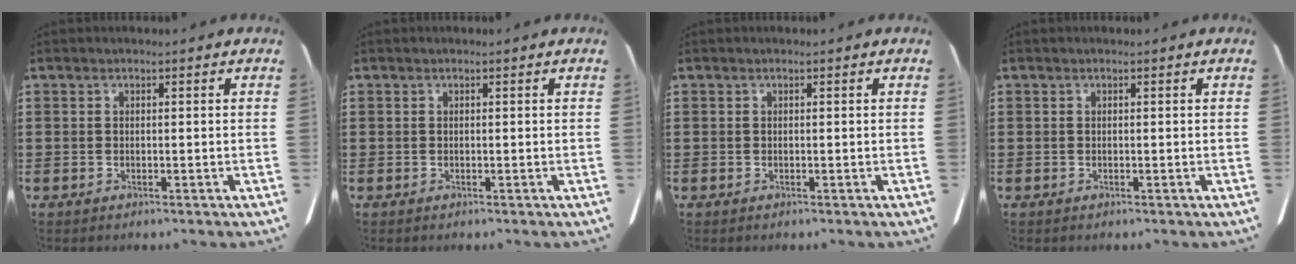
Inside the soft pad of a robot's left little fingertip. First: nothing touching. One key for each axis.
{"total": 0.0}
{"total": 0.0}
{"total": 0.0}